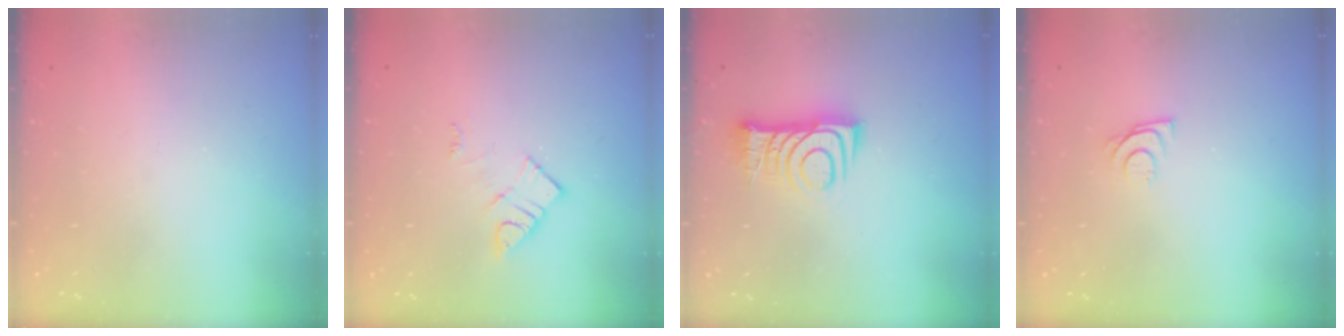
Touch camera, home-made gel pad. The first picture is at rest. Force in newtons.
{"total": 8.2, "press": 8.2, "slide": 0.5}
{"total": 10.8, "press": 10.8, "slide": 0.9}
{"total": 5.7, "press": 5.7, "slide": 0.5}